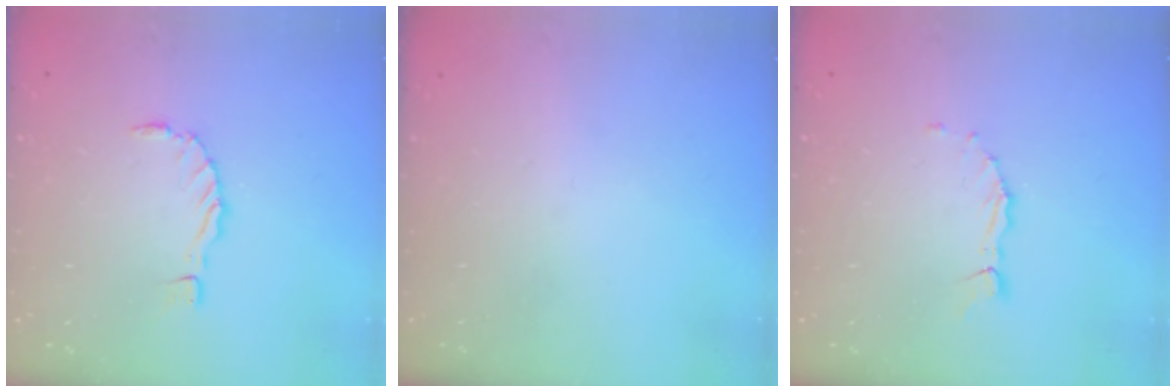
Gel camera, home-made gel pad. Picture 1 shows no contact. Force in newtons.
{"total": 0.0}
{"total": 2.2, "press": 2.2, "slide": 0.2}